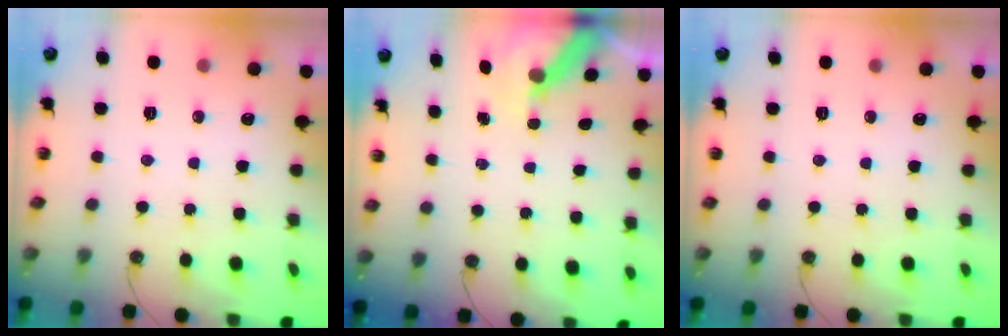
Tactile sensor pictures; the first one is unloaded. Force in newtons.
{"total": 6.7, "press": 6.7, "slide": 0.5}
{"total": 0.0}